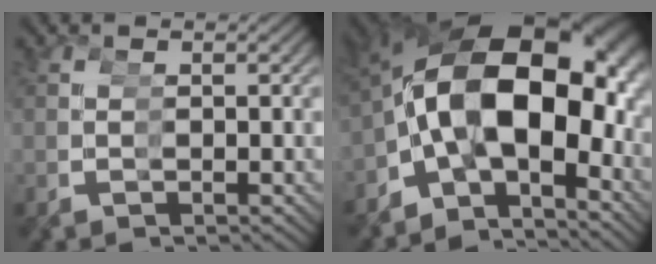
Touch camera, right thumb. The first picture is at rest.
{"total": 19.3, "force": [1.2, 12.0, 15.0], "torque": [-0.257, -0.007, 0.021]}